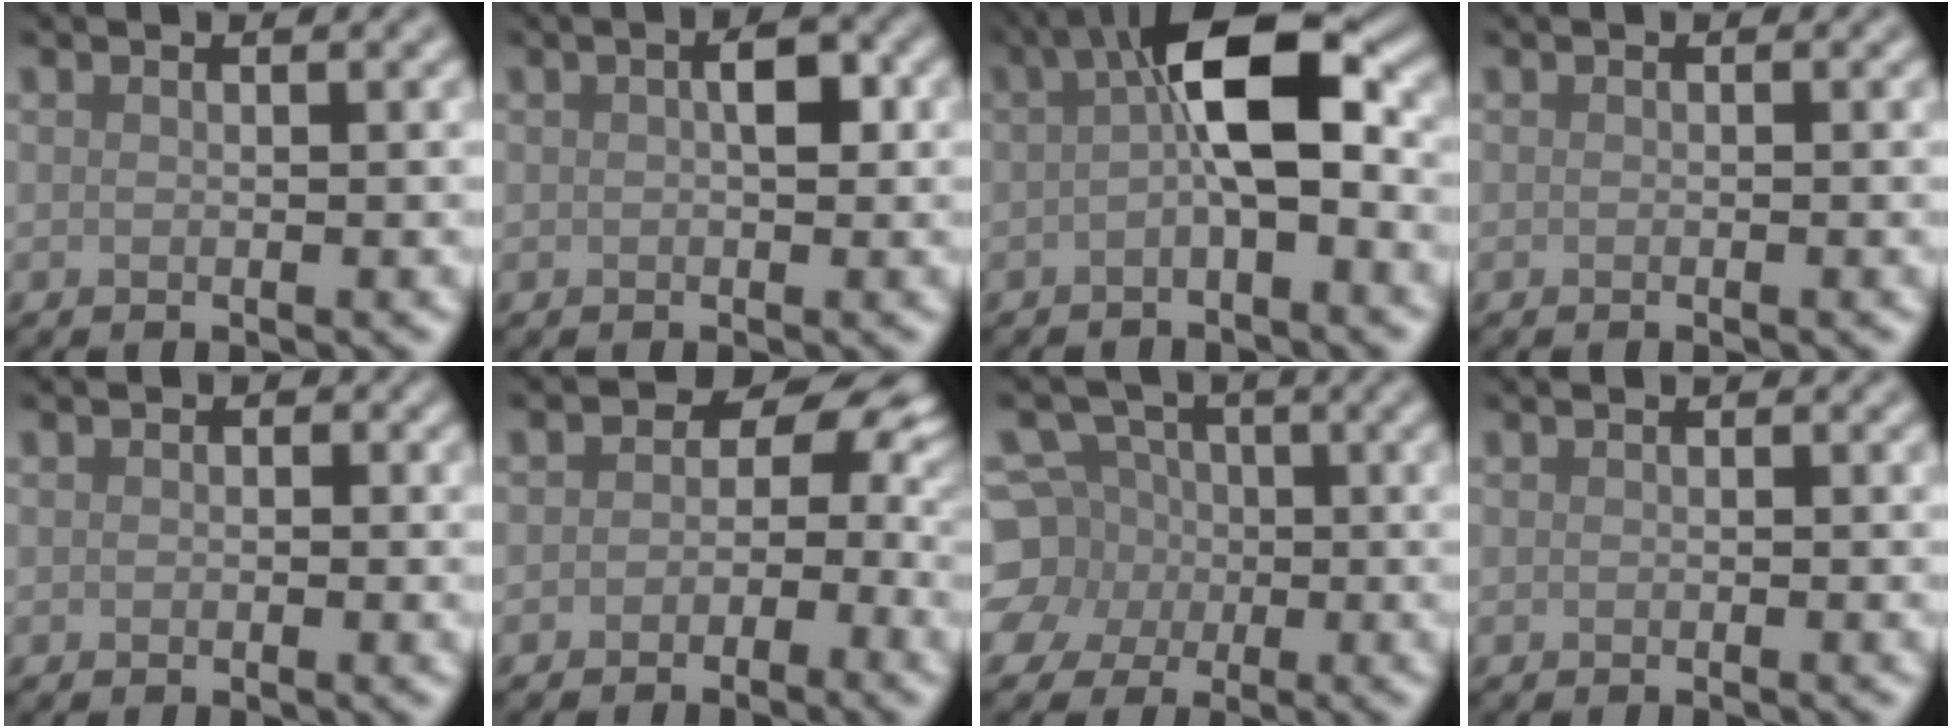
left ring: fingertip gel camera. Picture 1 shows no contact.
{"total": 2.1, "force": [0.1, 1.0, 1.8], "torque": [-0.031, 0.005, 0.003]}
{"total": 6.2, "force": [-0.4, 1.7, 5.9], "torque": [-0.105, 0.019, -0.017]}
{"total": 1.0, "force": [-0.6, -0.5, -0.6], "torque": [0.005, -0.001, -0.005]}
{"total": 0.9, "force": [-0.5, 0.8, -0.1], "torque": [0.005, -0.003, -0.006]}
{"total": 4.3, "force": [-0.7, 3.4, 2.5], "torque": [-0.012, 0.006, -0.023]}
{"total": 8.4, "force": [-2.1, 7.7, 2.5], "torque": [-0.060, 0.017, -0.069]}
{"total": 0.6, "force": [-0.5, -0.1, -0.3], "torque": [0.002, 0.000, -0.004]}